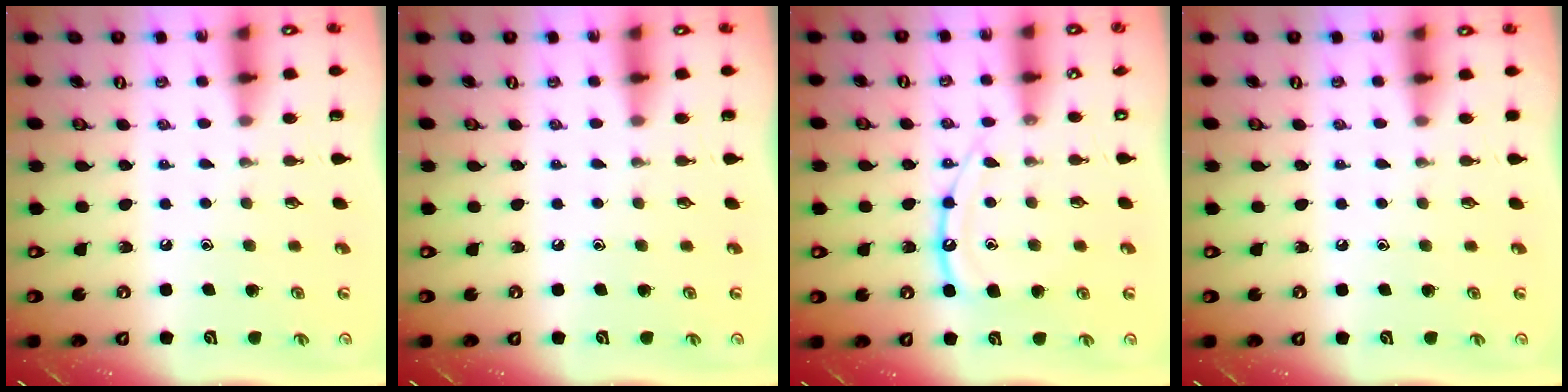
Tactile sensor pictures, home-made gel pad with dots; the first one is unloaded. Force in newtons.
{"total": 0.0}
{"total": 12.4, "press": 12.3, "slide": 1.2}
{"total": 2.2, "press": 2.2, "slide": 0.3}